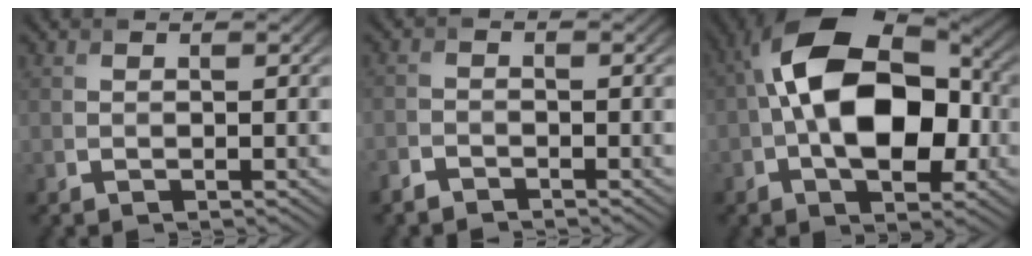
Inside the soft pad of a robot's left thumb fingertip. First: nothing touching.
{"total": 2.2, "force": [-2.0, 0.8, 0.5], "torque": [-0.011, -0.003, -0.047]}
{"total": 14.9, "force": [-0.2, 8.7, 12.1], "torque": [-0.196, 0.023, -0.016]}